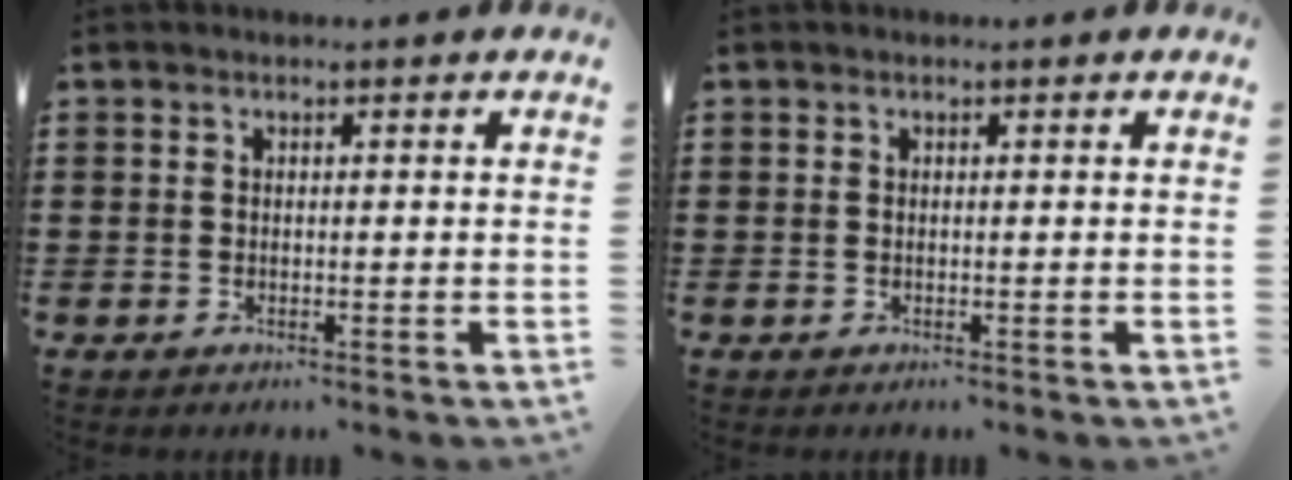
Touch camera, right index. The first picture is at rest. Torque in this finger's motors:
{"motor_torque": [-0.47, 0.73, 0.00, -0.01]}